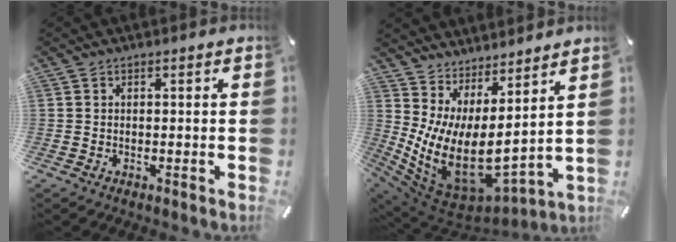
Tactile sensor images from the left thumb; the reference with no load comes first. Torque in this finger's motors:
{"motor_torque": [2.50, 2.50, 0.96, -0.78, 0.38]}